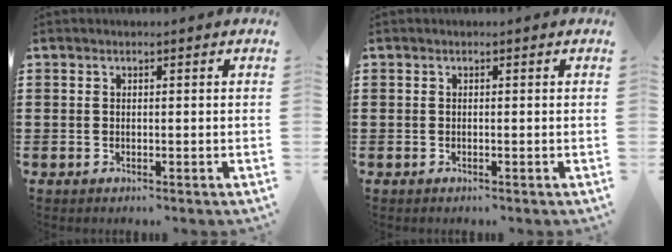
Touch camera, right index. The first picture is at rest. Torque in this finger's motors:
{"motor_torque": [0.08, -0.32, -0.01, 0.04]}